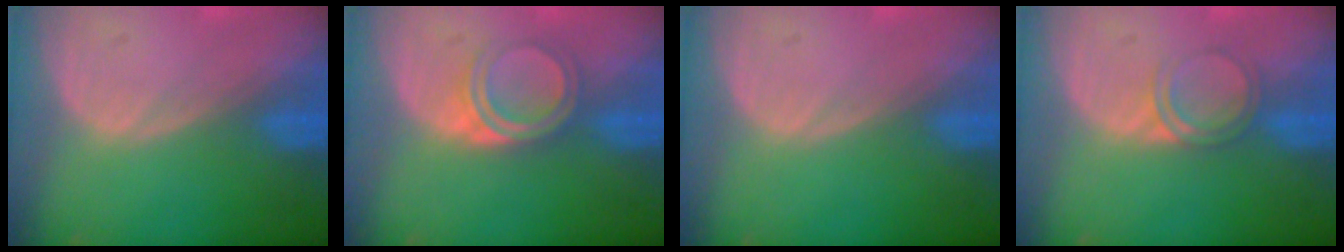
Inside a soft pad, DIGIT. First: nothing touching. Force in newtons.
{"total": 5.0, "press": 4.3, "slide": 2.6}
{"total": 0.0}
{"total": 3.0, "press": 3.0, "slide": 0.3}